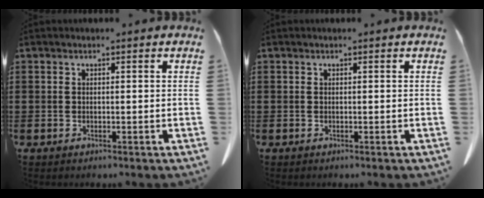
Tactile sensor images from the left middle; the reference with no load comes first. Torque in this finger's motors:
{"motor_torque": [0.00, 0.00, 0.00, -0.01]}